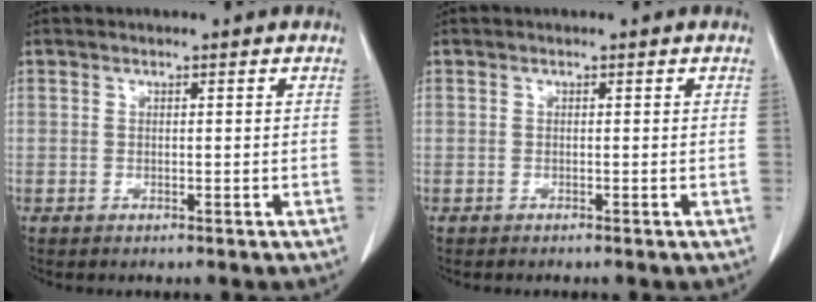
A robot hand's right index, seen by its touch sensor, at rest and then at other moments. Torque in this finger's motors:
{"motor_torque": [-0.11, 0.03, -0.04, -0.01]}